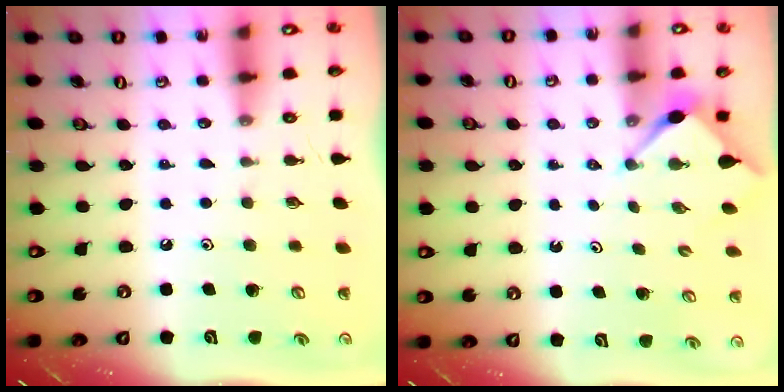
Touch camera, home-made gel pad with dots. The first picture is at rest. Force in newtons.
{"total": 2.6, "press": 2.6, "slide": 0.4}